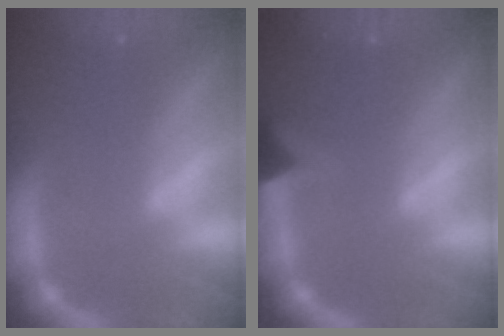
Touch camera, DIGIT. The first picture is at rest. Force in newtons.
{"total": 2.9}